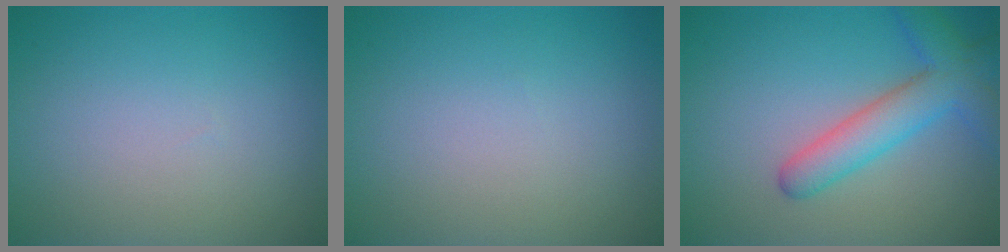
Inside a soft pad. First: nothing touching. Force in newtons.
{"total": 0.0}
{"total": 4.9, "press": 4.9, "slide": 0.3}